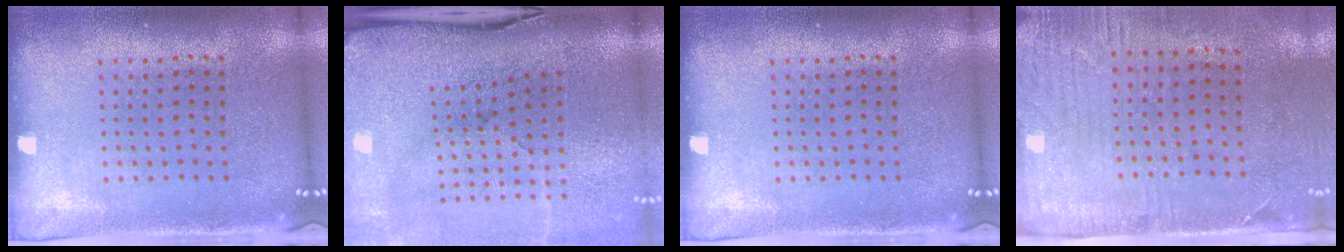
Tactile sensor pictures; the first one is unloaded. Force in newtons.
{"total": 5.1, "press": 4.0, "slide": 3.2}
{"total": 0.0}
{"total": 2.9, "press": 2.3, "slide": 1.7}